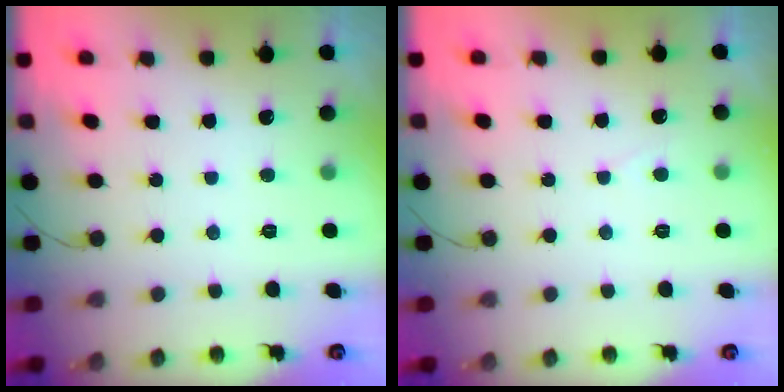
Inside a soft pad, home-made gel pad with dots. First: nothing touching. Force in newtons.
{"total": 2.1, "press": 2.1, "slide": 0.4}